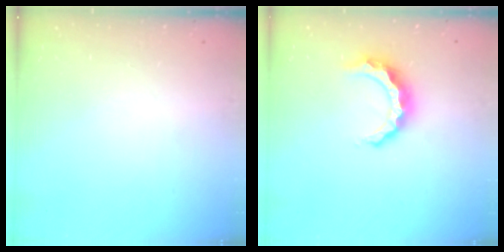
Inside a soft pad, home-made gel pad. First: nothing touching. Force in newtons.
{"total": 8.4, "press": 8.3, "slide": 0.8}